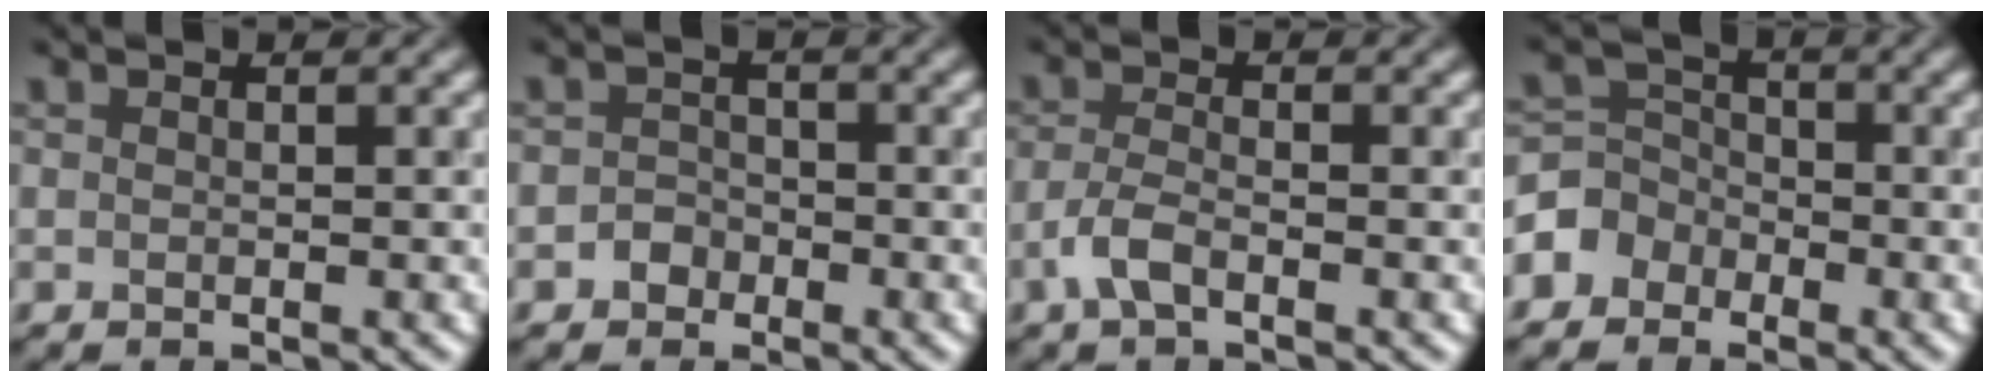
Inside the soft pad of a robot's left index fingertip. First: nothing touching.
{"total": 1.5, "force": [-0.8, 1.2, 0.2], "torque": [0.003, 0.008, -0.016]}
{"total": 2.4, "force": [-1.3, 0.9, 1.8], "torque": [-0.043, 0.005, -0.034]}
{"total": 3.1, "force": [-1.9, 2.5, 0.2], "torque": [0.003, 0.012, -0.051]}